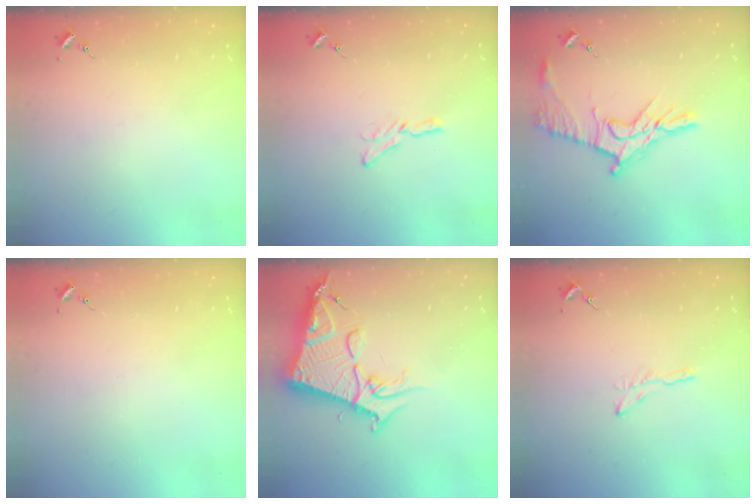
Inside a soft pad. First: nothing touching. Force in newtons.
{"total": 5.6, "press": 5.6, "slide": 0.5}
{"total": 13.9, "press": 13.8, "slide": 0.9}
{"total": 0.0}
{"total": 18.5, "press": 18.4, "slide": 1.8}
{"total": 4.2, "press": 4.2, "slide": 0.5}